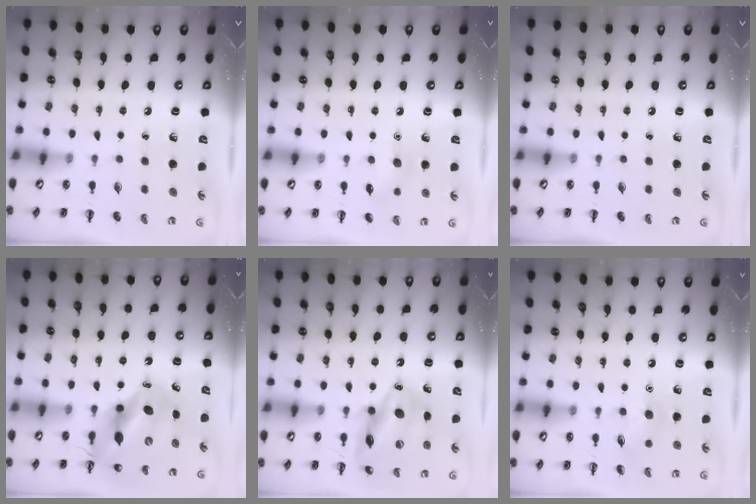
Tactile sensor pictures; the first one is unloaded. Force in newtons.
{"total": 6.3, "press": 6.1, "slide": 1.6}
{"total": 0.0}
{"total": 12.6, "press": 12.0, "slide": 3.8}
{"total": 15.1, "press": 14.9, "slide": 2.3}
{"total": 5.8, "press": 5.8, "slide": 0.8}